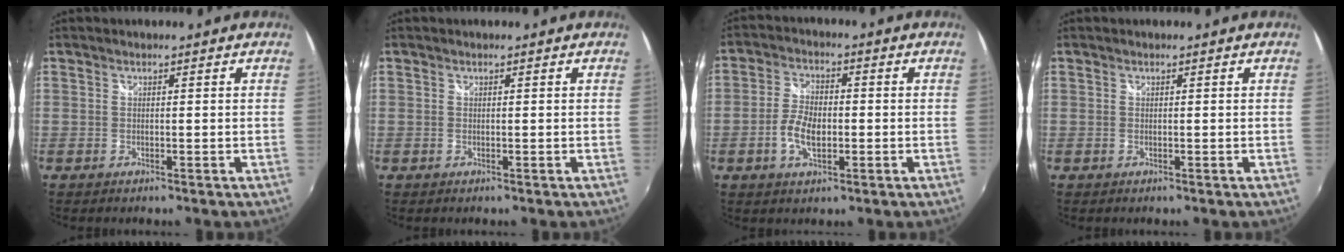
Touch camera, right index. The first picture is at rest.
{"total": 0.0}
{"total": 6.3, "force": [-1.6, 3.4, 5.1], "torque": [-0.106, 0.008, -0.028]}
{"total": 0.0}